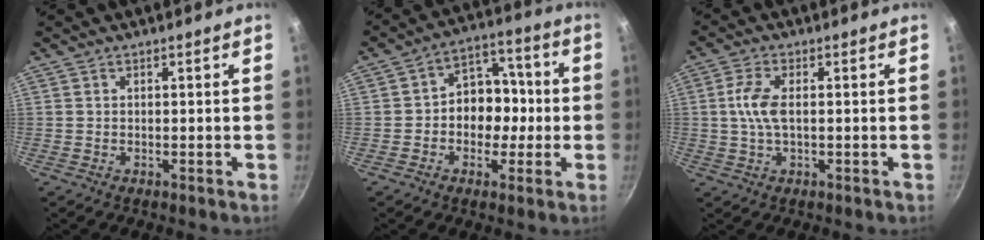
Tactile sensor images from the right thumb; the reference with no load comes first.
{"total": 10.3, "force": [-1.2, 8.3, 6.0], "torque": [-0.021, 0.036, -0.031]}
{"total": 5.7, "force": [0.2, 2.6, 5.0], "torque": [-0.110, 0.009, 0.000]}